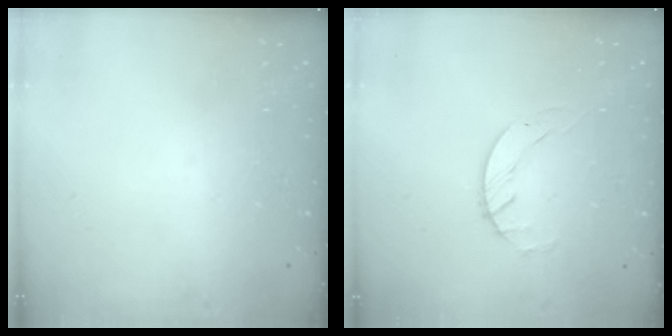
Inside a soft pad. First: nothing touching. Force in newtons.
{"total": 1.7, "press": 1.7, "slide": 0.3}